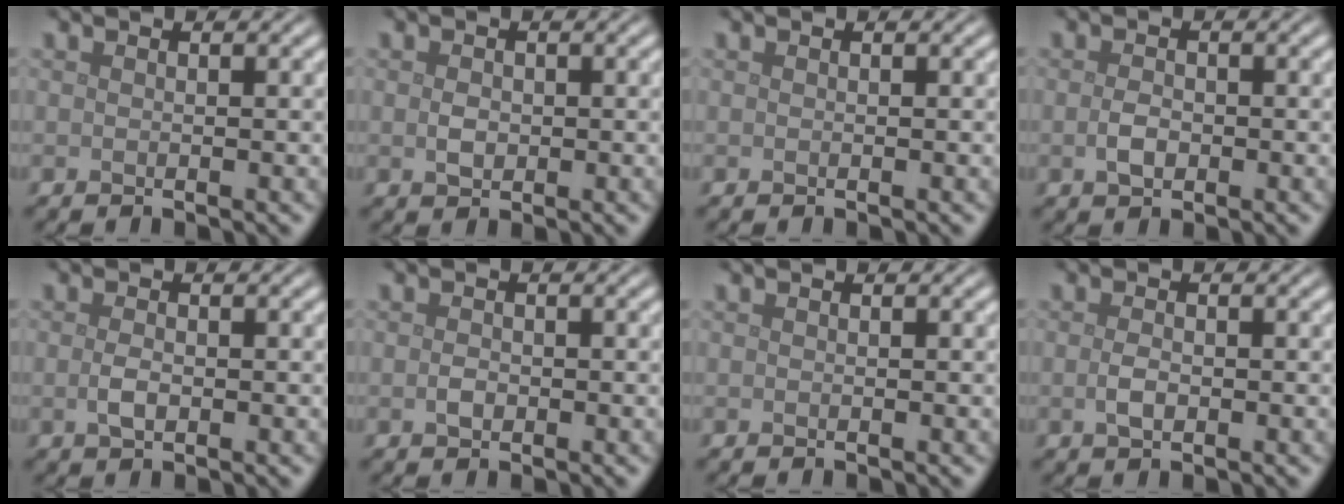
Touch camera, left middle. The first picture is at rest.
{"total": 1.4, "force": [0.0, 1.1, 0.9], "torque": [-0.019, -0.003, -0.001]}
{"total": 0.0}
{"total": 1.7, "force": [-0.4, 1.1, 1.2], "torque": [-0.027, 0.000, -0.008]}
{"total": 1.5, "force": [-0.2, 0.8, 1.2], "torque": [-0.028, -0.001, -0.004]}
{"total": 1.0, "force": [-0.2, 0.7, 0.7], "torque": [-0.015, -0.002, -0.006]}
{"total": 0.0}
{"total": 1.4, "force": [-0.2, 0.8, 1.2], "torque": [-0.026, -0.001, -0.005]}